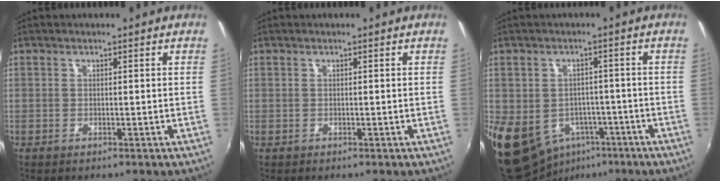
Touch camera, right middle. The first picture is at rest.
{"total": 0.0}
{"total": 13.4, "force": [-5.0, 10.5, 6.7], "torque": [-0.162, -0.013, -0.055]}